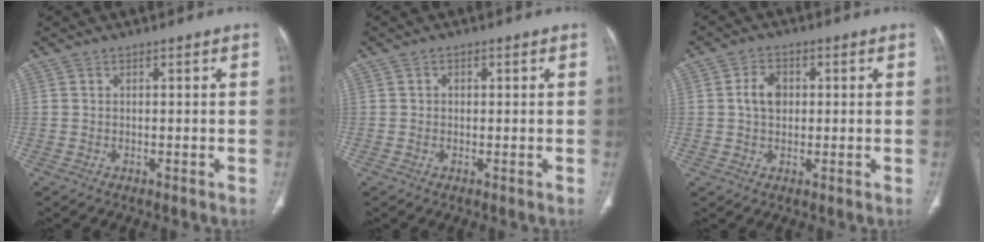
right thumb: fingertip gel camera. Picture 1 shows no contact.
{"total": 0.9, "force": [0.1, 0.9, 0.4], "torque": [0.000, 0.002, 0.000]}
{"total": 4.9, "force": [0.6, 3.6, 3.3], "torque": [-0.050, 0.006, 0.008]}